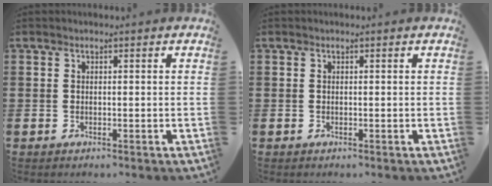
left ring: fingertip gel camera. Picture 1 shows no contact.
{"total": 0.0}